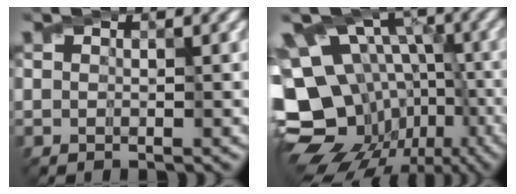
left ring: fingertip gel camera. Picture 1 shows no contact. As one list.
[{"total": 17.0, "force": [-6.0, 12.4, 9.9], "torque": [-0.196, -0.001, -0.056]}]